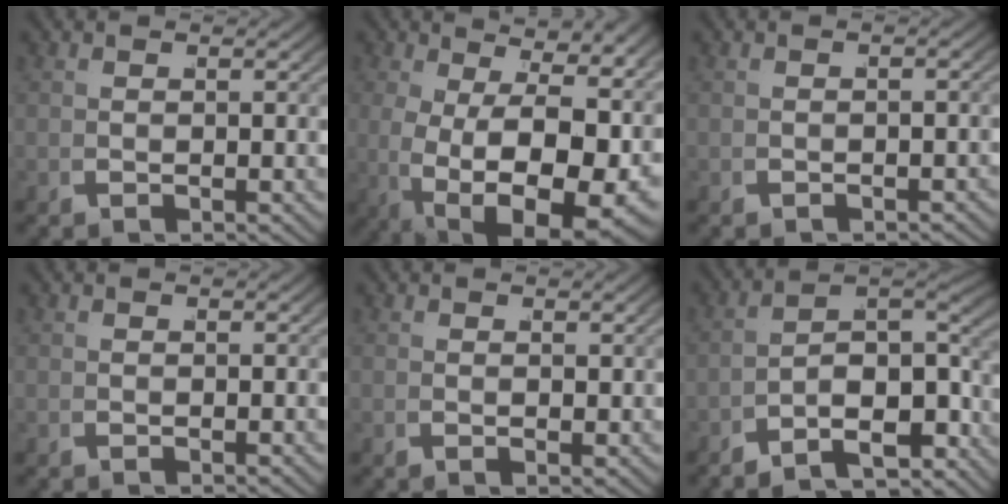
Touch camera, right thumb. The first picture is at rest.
{"total": 14.4, "force": [-0.6, 8.3, 11.8], "torque": [-0.212, -0.056, 0.028]}
{"total": 0.9, "force": [-0.8, 0.1, 0.2], "torque": [-0.001, 0.002, -0.013]}
{"total": 0.0}
{"total": 0.8, "force": [0.6, 0.2, 0.5], "torque": [-0.007, 0.001, 0.011]}
{"total": 10.6, "force": [-4.5, 6.1, 7.4], "torque": [-0.131, -0.041, -0.061]}